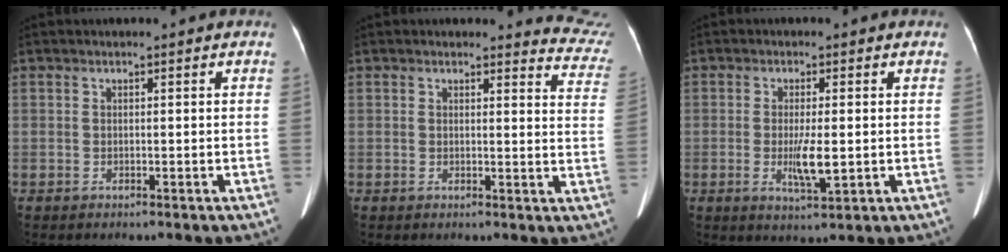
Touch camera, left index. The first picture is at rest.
{"total": 7.9, "force": [7.8, 1.2, -0.5], "torque": [0.037, -0.078, 0.039]}
{"total": 4.7, "force": [-0.7, 0.8, 4.5], "torque": [-0.092, -0.011, -0.009]}